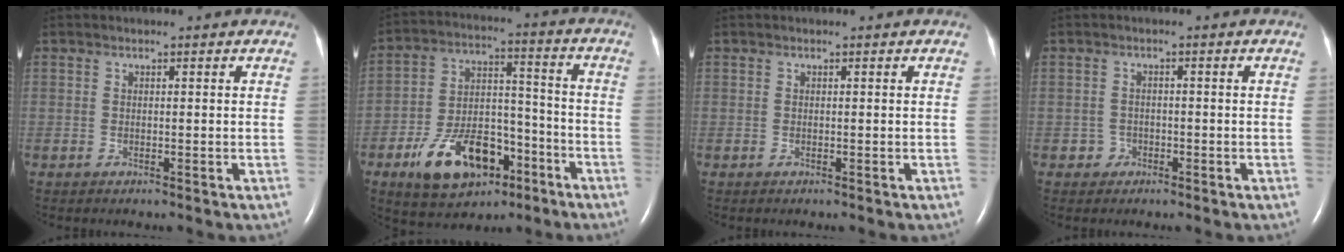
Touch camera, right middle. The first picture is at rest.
{"total": 14.5, "force": [-7.8, 7.5, 9.7], "torque": [-0.168, 0.015, -0.123]}
{"total": 0.0}
{"total": 1.6, "force": [-0.9, 1.3, 0.0], "torque": [0.004, 0.007, -0.017]}